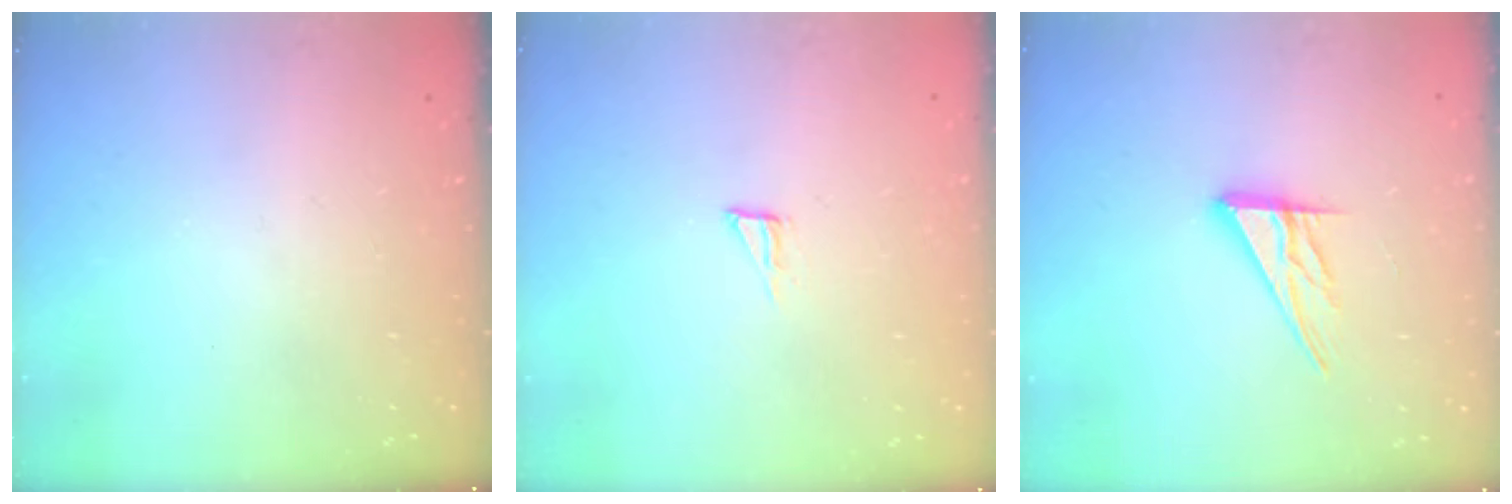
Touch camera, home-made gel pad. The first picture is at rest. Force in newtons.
{"total": 3.4, "press": 3.4, "slide": 0.3}
{"total": 11.6, "press": 11.5, "slide": 1.0}